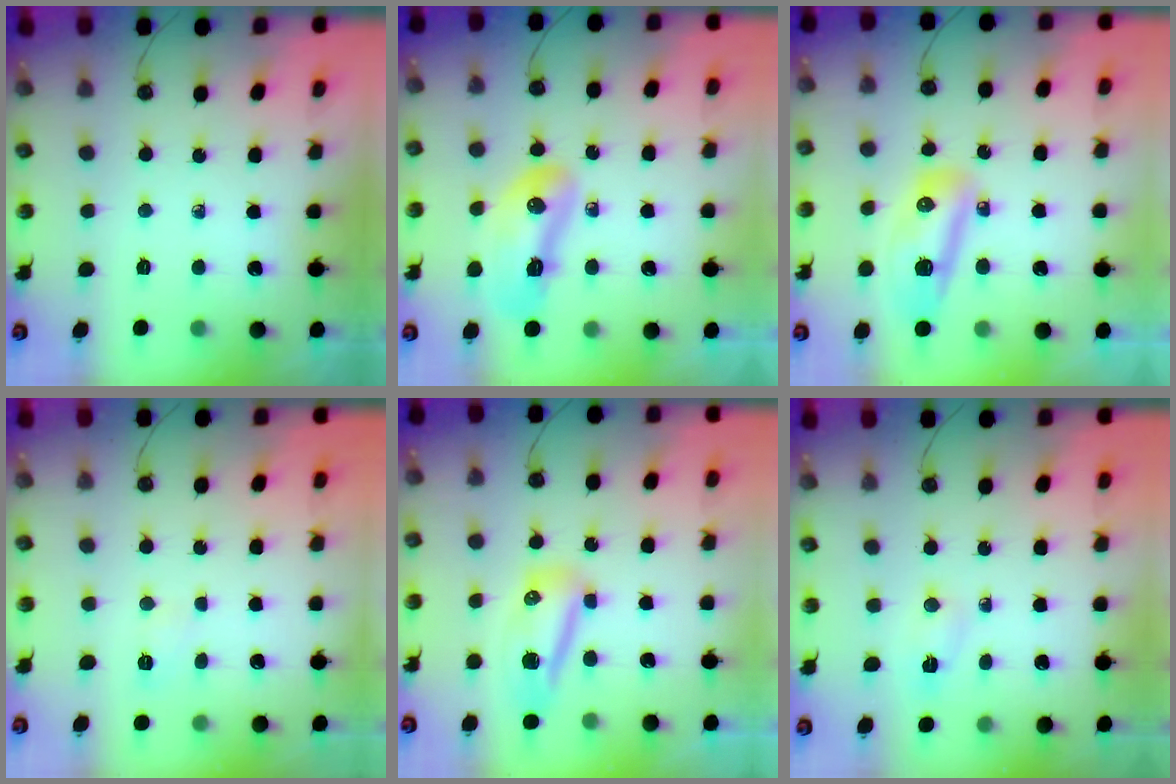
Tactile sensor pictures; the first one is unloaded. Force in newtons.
{"total": 11.3, "press": 11.2, "slide": 1.1}
{"total": 9.8, "press": 9.7, "slide": 1.3}
{"total": 2.9, "press": 2.8, "slide": 0.7}
{"total": 25.5, "press": 13.7, "slide": 21.5}
{"total": 3.0, "press": 1.8, "slide": 2.4}